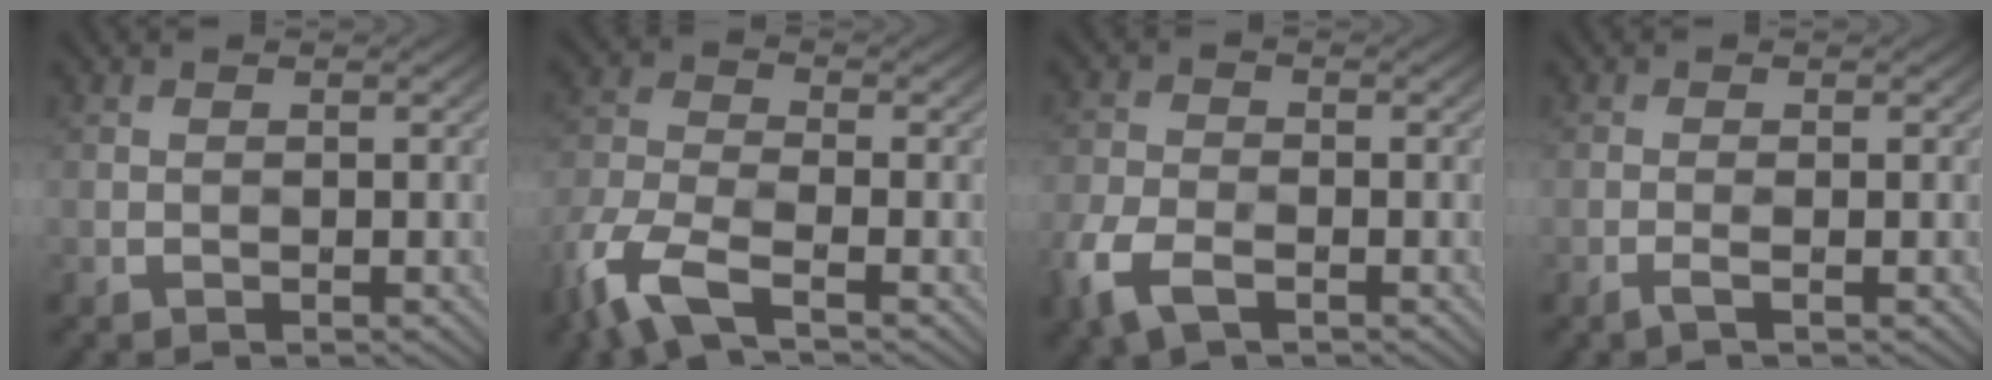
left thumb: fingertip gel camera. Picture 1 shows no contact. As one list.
[{"total": 8.4, "force": [-4.6, 3.4, 6.2], "torque": [-0.142, -0.011, -0.108]}, {"total": 6.4, "force": [-2.7, 3.7, 4.4], "torque": [-0.108, -0.013, -0.064]}, {"total": 1.1, "force": [0.6, 0.0, 0.9], "torque": [-0.010, 0.008, -0.001]}]